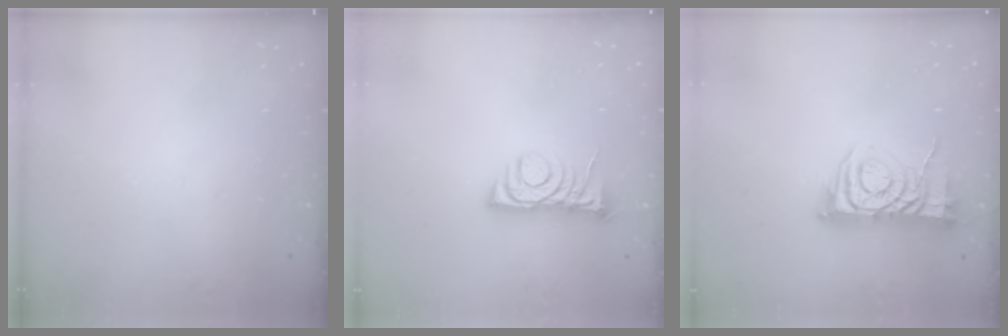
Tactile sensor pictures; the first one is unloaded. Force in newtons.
{"total": 8.3, "press": 8.2, "slide": 1.2}
{"total": 10.1, "press": 10.0, "slide": 1.0}